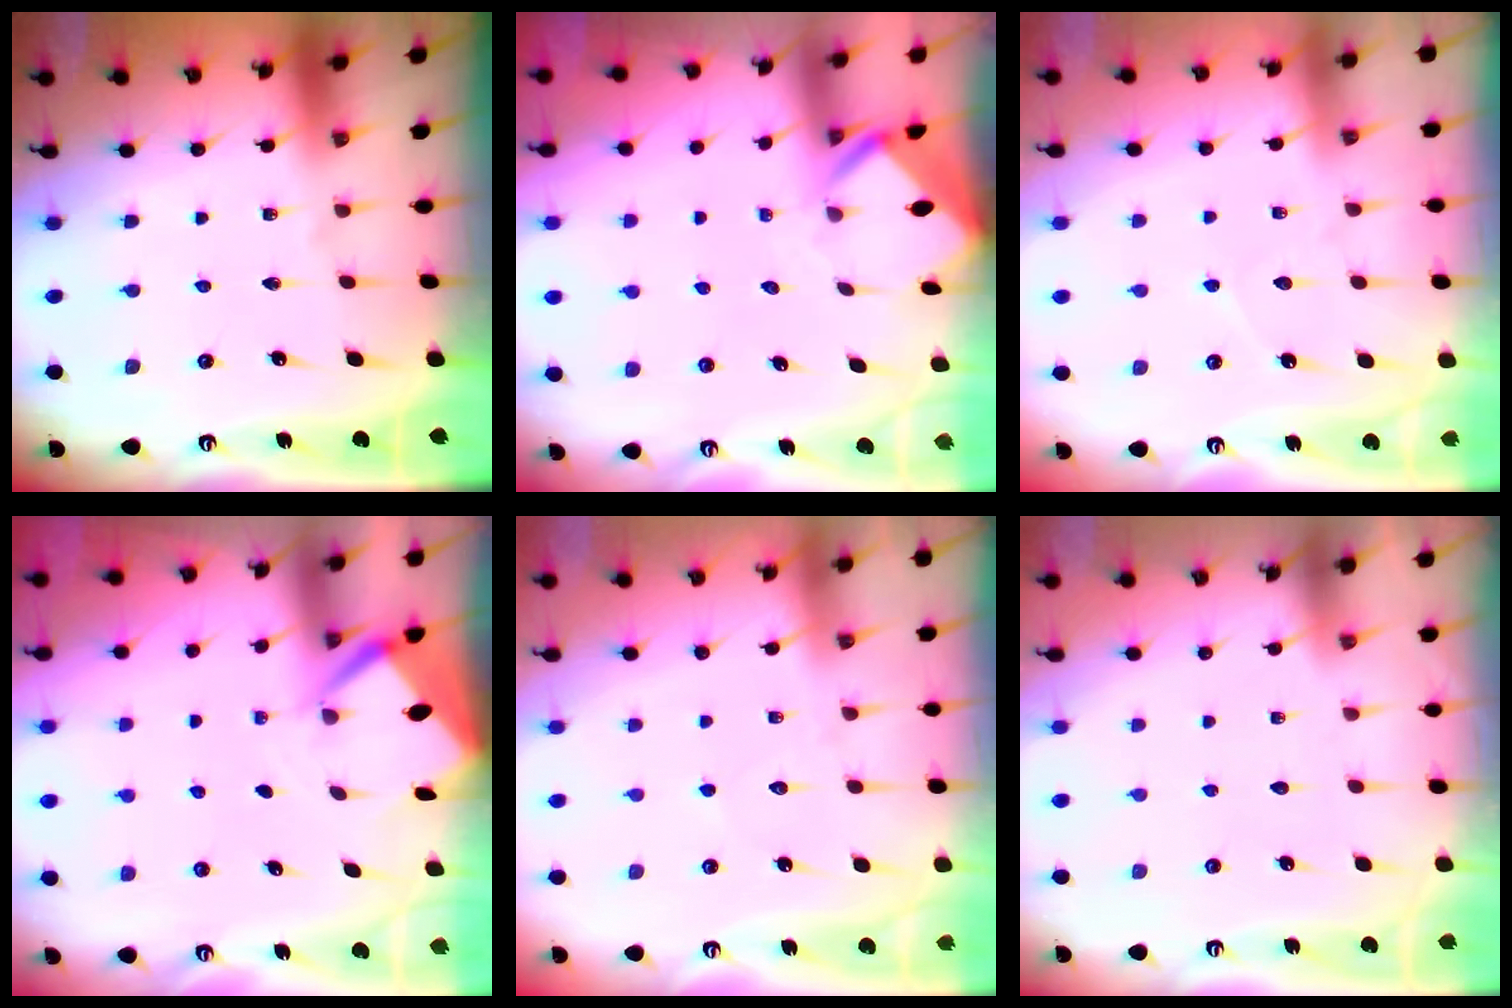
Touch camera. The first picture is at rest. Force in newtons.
{"total": 2.5, "press": 2.5, "slide": 0.1}
{"total": 4.0, "press": 4.0, "slide": 0.4}
{"total": 3.0, "press": 3.0, "slide": 0.3}
{"total": 5.4, "press": 5.4, "slide": 0.7}
{"total": 1.0, "press": 1.0, "slide": 0.0}